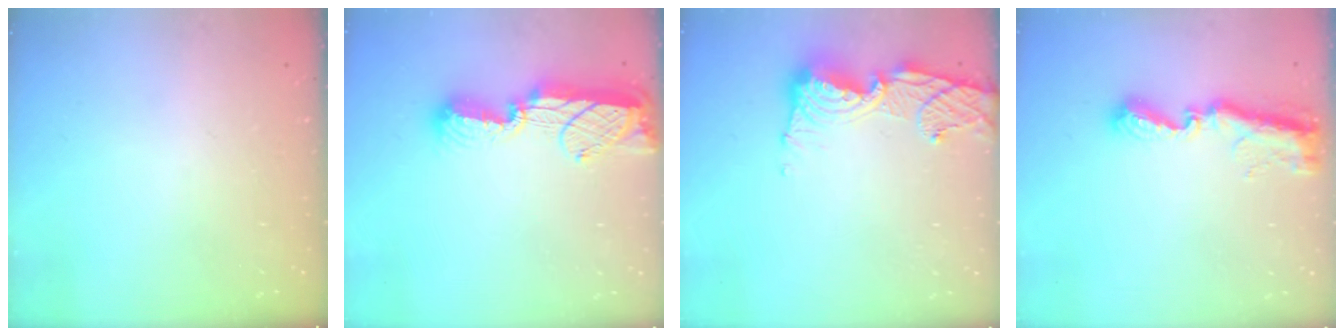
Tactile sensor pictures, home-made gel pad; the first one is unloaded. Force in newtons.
{"total": 12.4, "press": 12.3, "slide": 1.2}
{"total": 13.3, "press": 13.2, "slide": 1.6}
{"total": 9.9, "press": 9.9, "slide": 0.7}